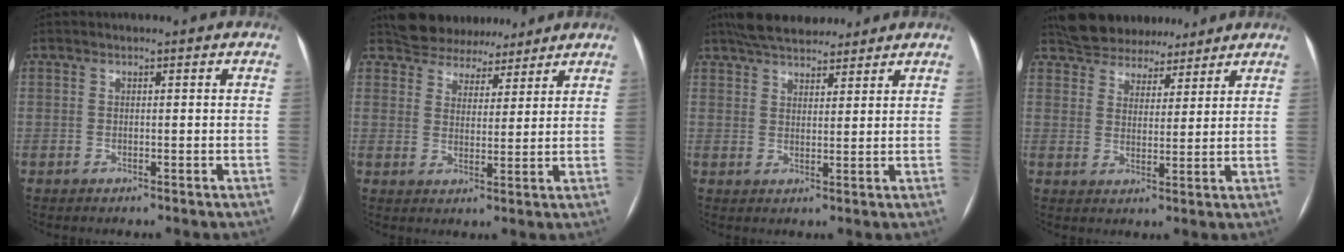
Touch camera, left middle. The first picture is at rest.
{"total": 9.0, "force": [8.0, 3.8, 1.5], "torque": [-0.011, 0.014, 0.115]}
{"total": 10.6, "force": [9.1, 3.4, 4.3], "torque": [-0.060, 0.028, 0.141]}
{"total": 11.4, "force": [10.0, 4.5, 3.0], "torque": [-0.045, 0.023, 0.155]}